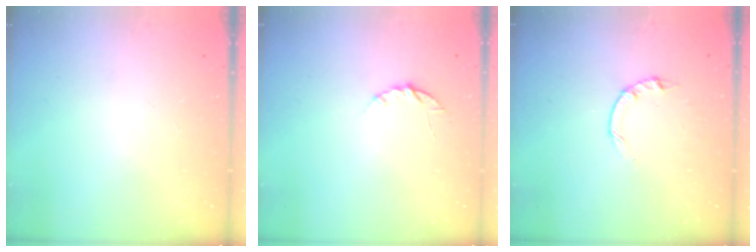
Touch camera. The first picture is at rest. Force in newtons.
{"total": 4.3, "press": 4.3, "slide": 0.5}
{"total": 2.2, "press": 2.1, "slide": 0.4}